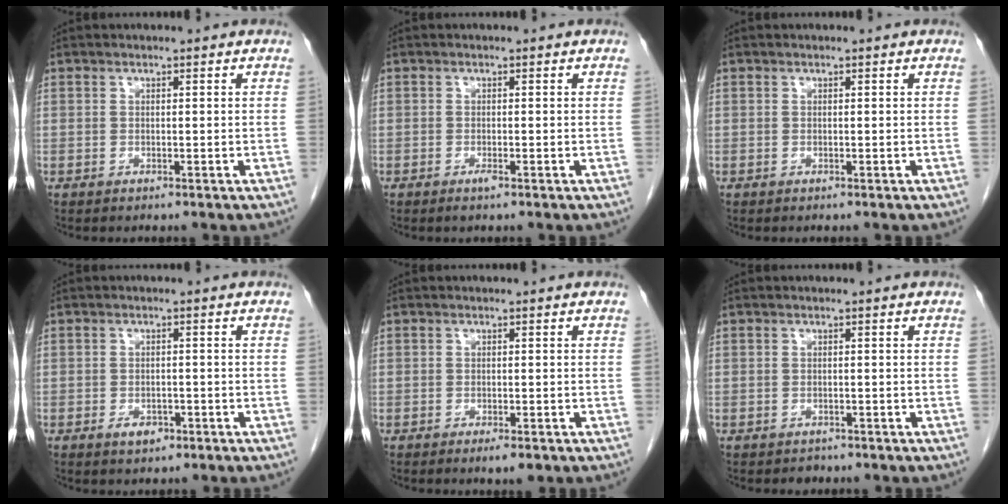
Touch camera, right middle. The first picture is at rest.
{"total": 0.9, "force": [-0.5, 0.0, 0.7], "torque": [-0.014, -0.001, -0.009]}
{"total": 0.0}
{"total": 2.2, "force": [-1.3, 1.3, 1.3], "torque": [-0.024, 0.001, -0.013]}
{"total": 2.0, "force": [-1.3, 0.5, 1.5], "torque": [-0.022, -0.004, -0.016]}
{"total": 0.9, "force": [-0.7, 0.5, -0.1], "torque": [-0.007, -0.001, -0.012]}